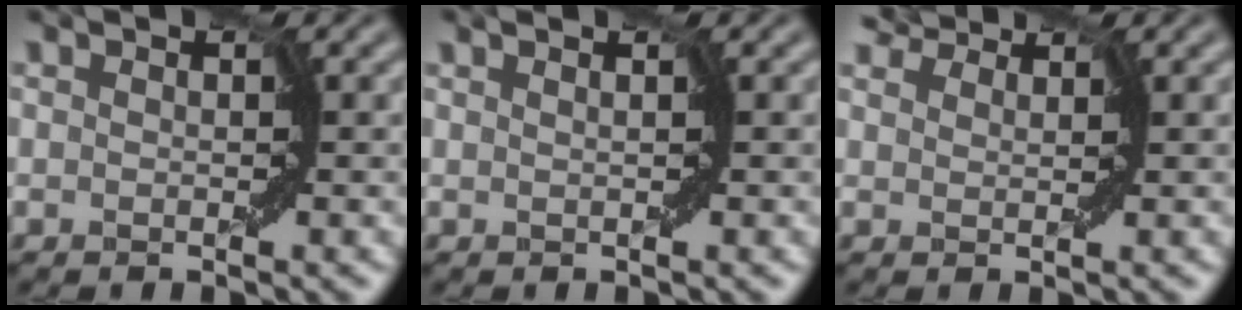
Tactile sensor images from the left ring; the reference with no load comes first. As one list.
[{"total": 0.6, "force": [0.4, -0.2, 0.5], "torque": [-0.012, 0.001, 0.009]}, {"total": 2.5, "force": [2.0, 1.2, 0.8], "torque": [-0.030, 0.007, 0.023]}]